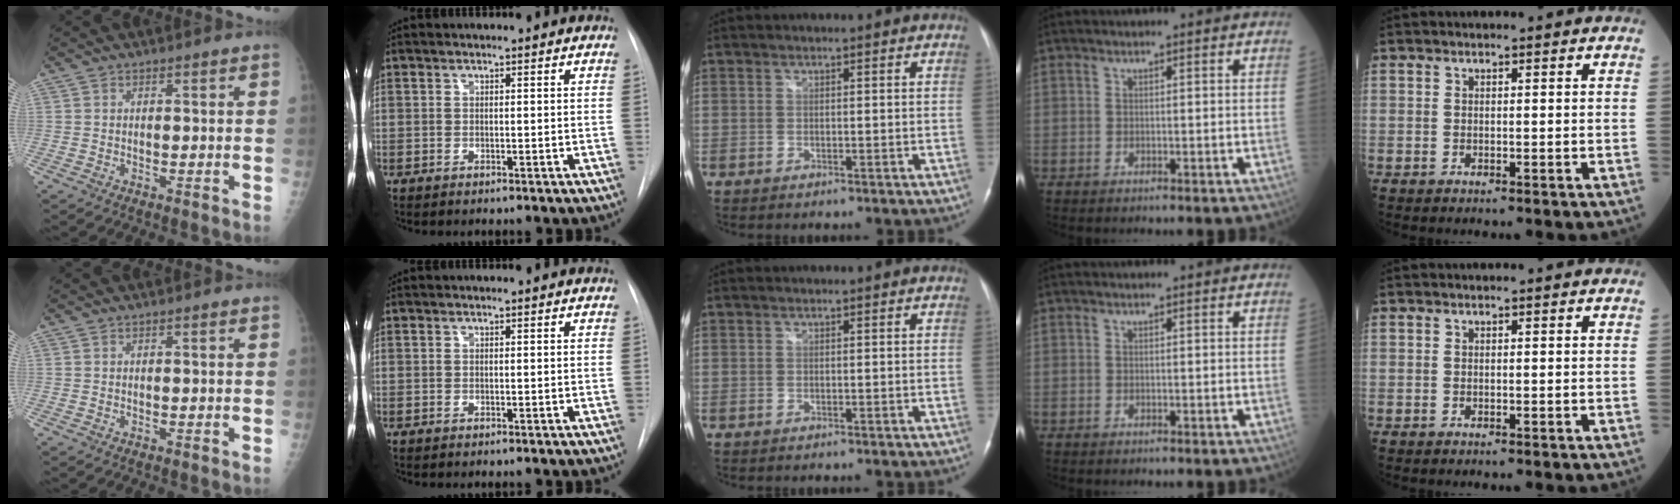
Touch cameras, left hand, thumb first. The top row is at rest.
{}